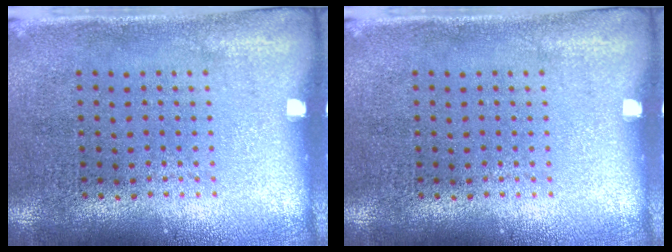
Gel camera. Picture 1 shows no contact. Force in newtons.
{"total": 0.0}